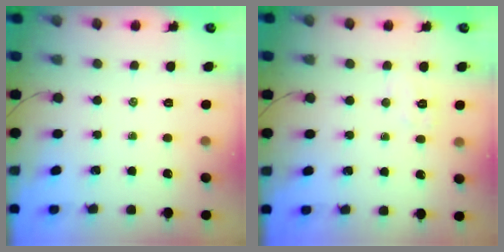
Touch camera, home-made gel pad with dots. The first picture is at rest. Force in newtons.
{"total": 5.3, "press": 5.2, "slide": 1.1}